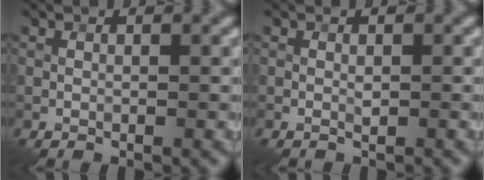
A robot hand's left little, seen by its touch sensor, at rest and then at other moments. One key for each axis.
{"total": 0.6, "fx": -0.2, "fy": 0.3, "fz": 0.4, "tx": -0.008, "ty": -0.001, "tz": -0.002}